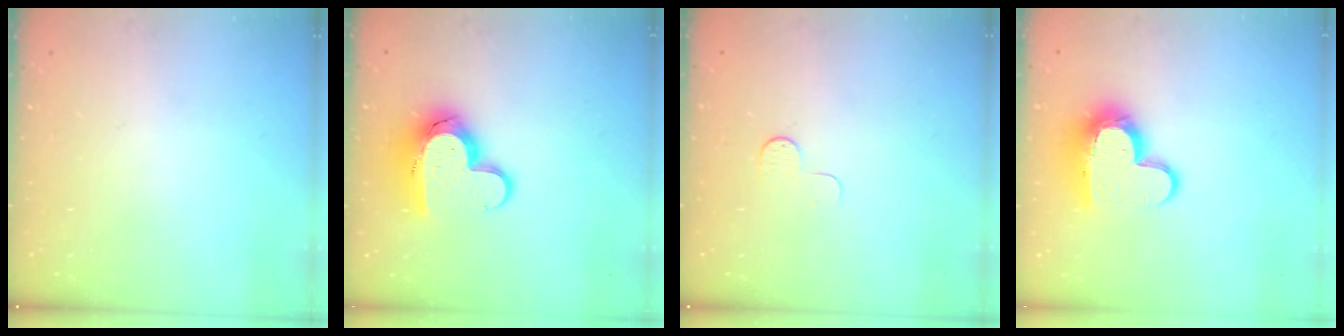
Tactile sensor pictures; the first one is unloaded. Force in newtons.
{"total": 13.6, "press": 13.5, "slide": 1.3}
{"total": 4.0, "press": 4.0, "slide": 0.4}
{"total": 13.0, "press": 13.0, "slide": 1.2}